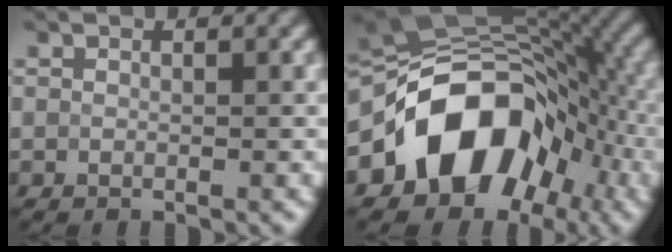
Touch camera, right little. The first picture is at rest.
{"total": 12.1, "force": [-4.4, 8.6, 7.3], "torque": [-0.091, 0.021, -0.082]}